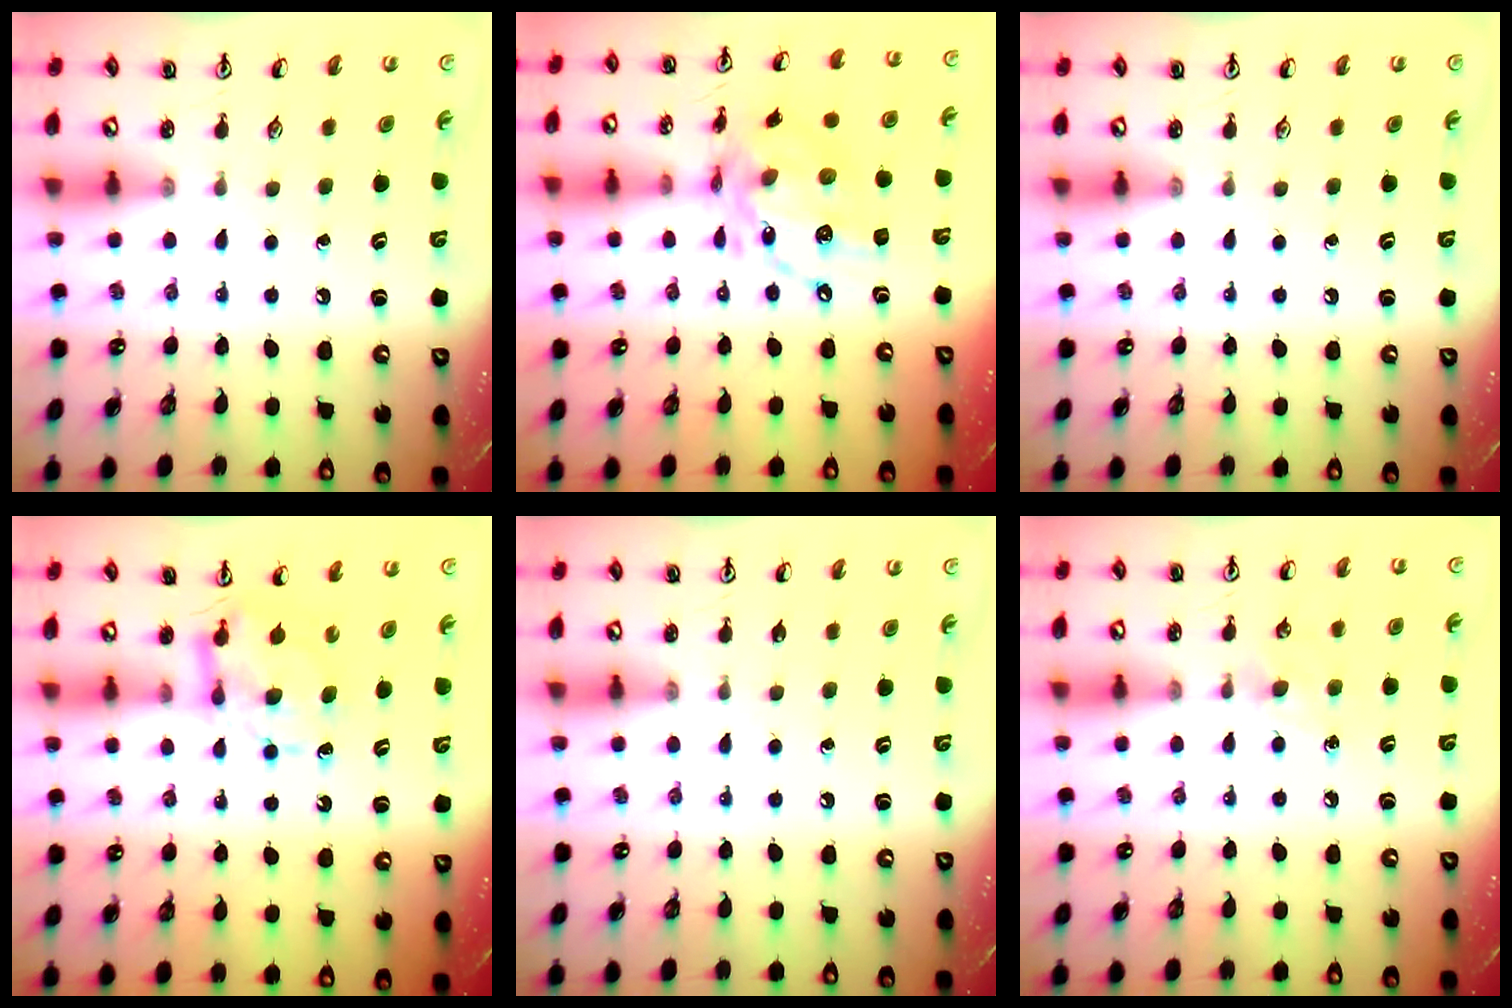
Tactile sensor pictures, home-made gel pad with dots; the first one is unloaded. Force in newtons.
{"total": 15.3, "press": 15.3, "slide": 1.0}
{"total": 0.0}
{"total": 5.9, "press": 5.9, "slide": 0.3}
{"total": 0.0}
{"total": 6.6, "press": 6.6, "slide": 0.8}